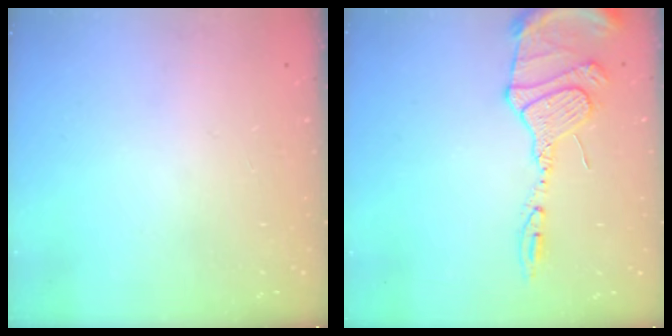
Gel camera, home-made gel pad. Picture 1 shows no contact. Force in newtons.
{"total": 14.4, "press": 14.4, "slide": 1.5}